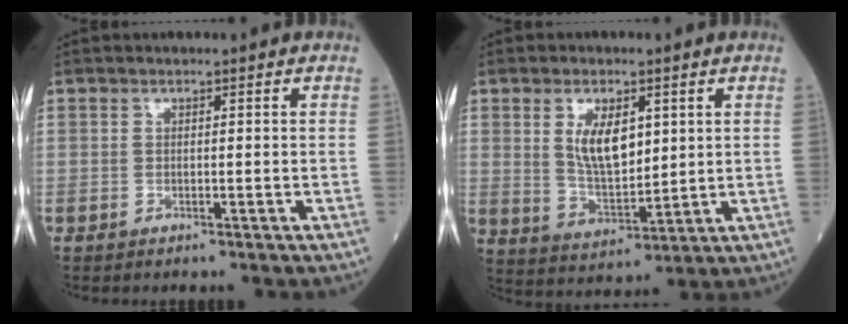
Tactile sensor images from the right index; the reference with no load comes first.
{"total": 8.1, "force": [2.5, 3.4, 6.9], "torque": [-0.131, 0.000, 0.054]}